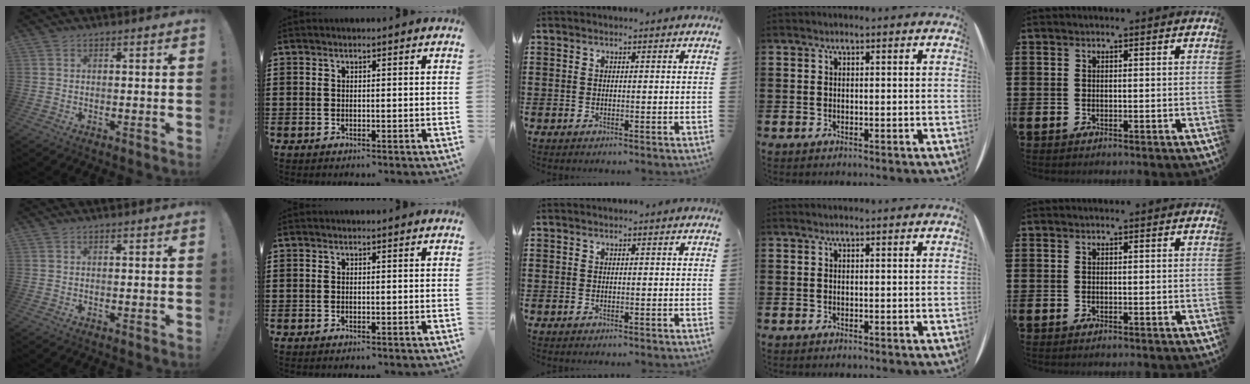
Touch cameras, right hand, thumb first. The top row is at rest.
{}